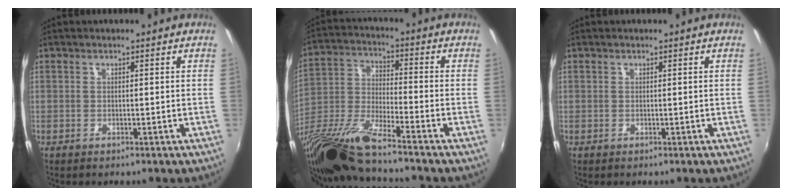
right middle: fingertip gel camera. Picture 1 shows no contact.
{"total": 16.4, "force": [-13.0, 0.6, 9.9], "torque": [-0.199, -0.042, -0.257]}
{"total": 0.0}